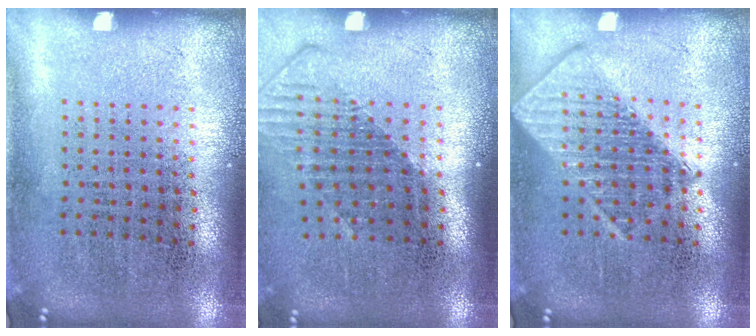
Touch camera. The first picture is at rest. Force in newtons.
{"total": 1.4, "press": 1.1, "slide": 0.9}
{"total": 2.9, "press": 2.9, "slide": 0.3}